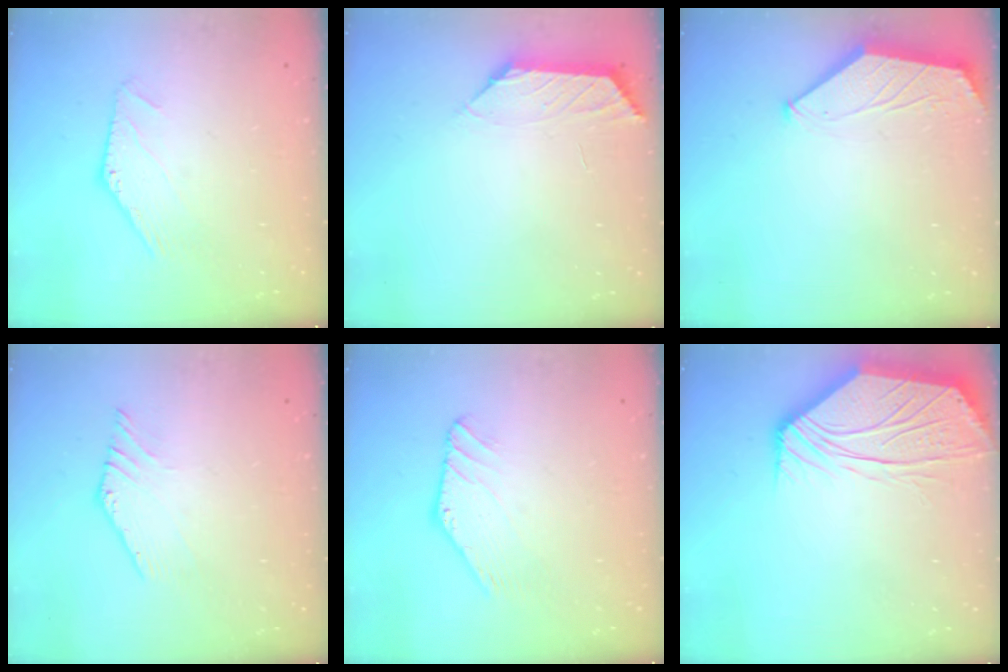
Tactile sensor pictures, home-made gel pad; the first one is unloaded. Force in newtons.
{"total": 1.3, "press": 1.2, "slide": 0.4}
{"total": 1.5, "press": 1.5, "slide": 0.4}
{"total": 2.1, "press": 2.1, "slide": 0.2}
{"total": 1.4, "press": 1.4, "slide": 0.0}
{"total": 14.3, "press": 14.1, "slide": 1.9}